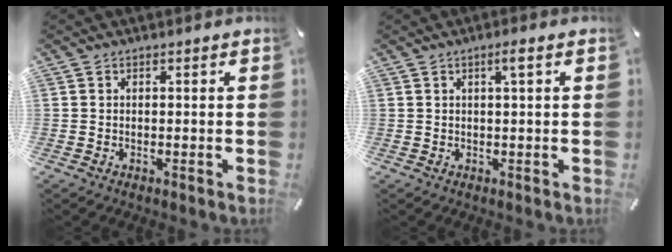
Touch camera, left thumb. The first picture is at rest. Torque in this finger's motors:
{"motor_torque": [0.44, 0.25, 0.36, -0.21, 0.14]}